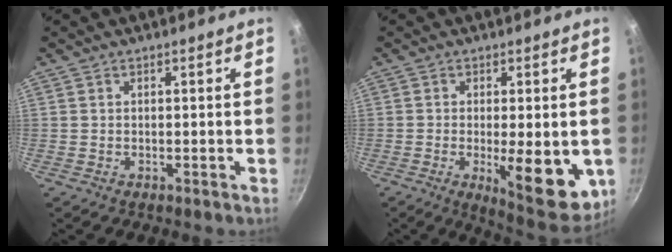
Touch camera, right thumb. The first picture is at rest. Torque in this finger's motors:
{"motor_torque": [-0.36, 0.69, 0.64, 0.59, 0.12]}